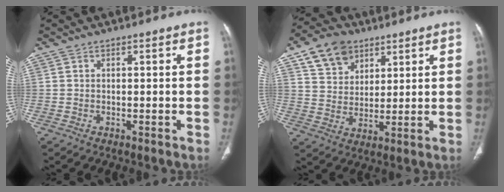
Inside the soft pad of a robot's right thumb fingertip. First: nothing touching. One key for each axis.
{"total": 10.5, "fx": 5.9, "fy": 7.4, "fz": 4.5, "tx": -0.056, "ty": -0.018, "tz": 0.109}